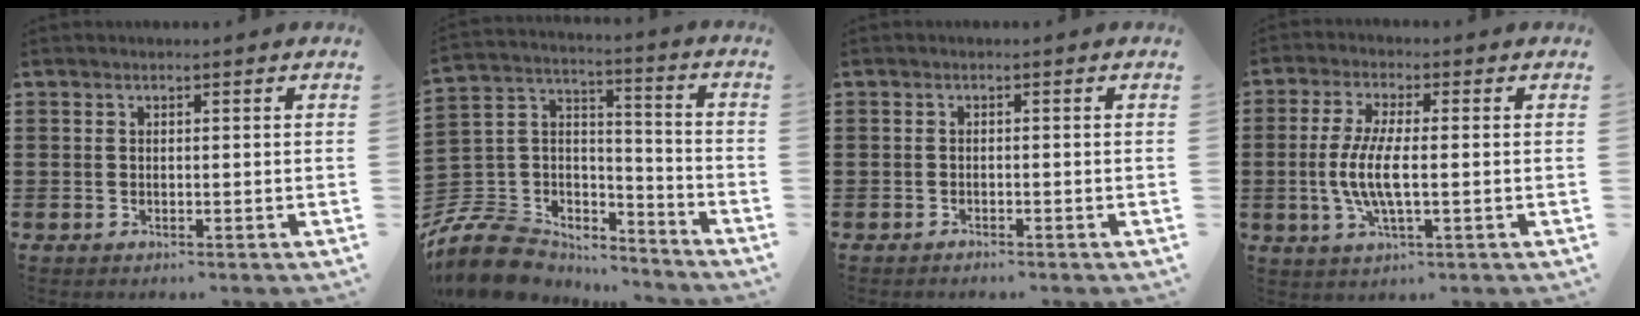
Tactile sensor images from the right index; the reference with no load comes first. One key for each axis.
{"total": 10.7, "fx": -8.7, "fy": 5.5, "fz": 2.9, "tx": -0.098, "ty": 0.014, "tz": -0.172}
{"total": 0.7, "fx": -0.7, "fy": 0.0, "fz": 0.1, "tx": -0.005, "ty": -0.003, "tz": -0.014}
{"total": 6.8, "fx": -0.9, "fy": 2.0, "fz": 6.4, "tx": -0.147, "ty": -0.007, "tz": -0.028}